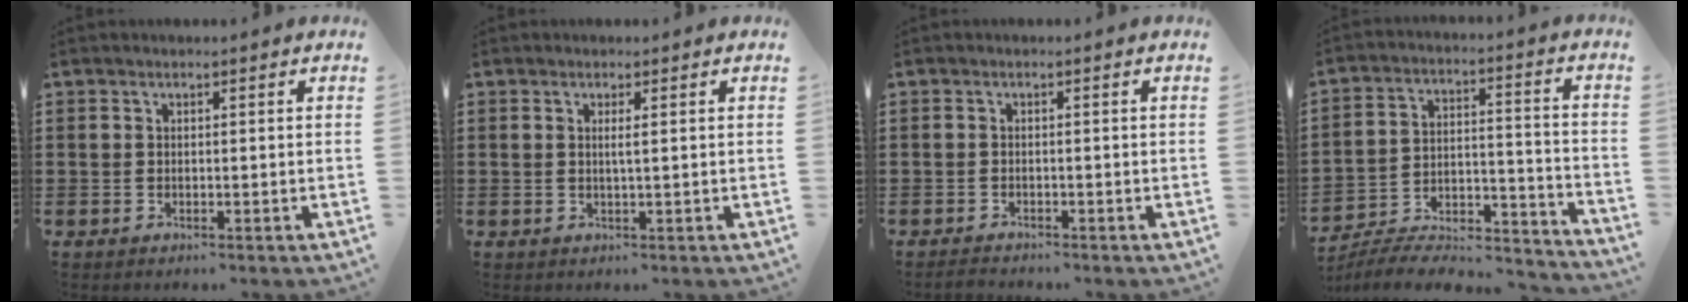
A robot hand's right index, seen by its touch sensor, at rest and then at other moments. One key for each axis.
{"total": 1.3, "fx": 0.2, "fy": 0.0, "fz": 1.3, "tx": -0.025, "ty": -0.002, "tz": 0.003}
{"total": 1.2, "fx": -1.1, "fy": 0.0, "fz": 0.1, "tx": -0.004, "ty": -0.001, "tz": -0.023}
{"total": 6.4, "fx": -5.8, "fy": 1.7, "fz": 2.0, "tx": -0.033, "ty": 0.005, "tz": -0.115}